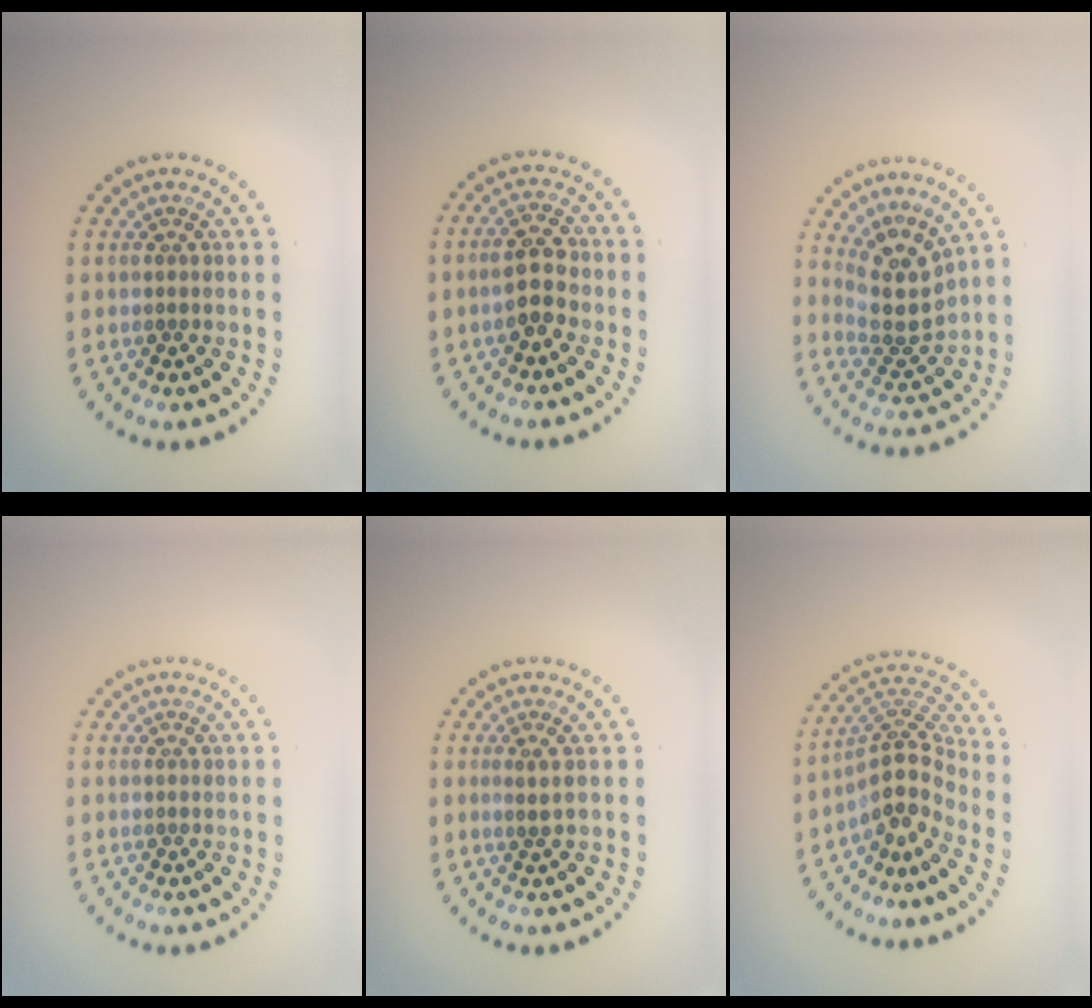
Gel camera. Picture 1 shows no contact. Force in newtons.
{"total": 3.2, "press": 3.2, "slide": 0.6}
{"total": 3.8, "press": 3.1, "slide": 2.2}
{"total": 0.0}
{"total": 0.9, "press": 0.5, "slide": 0.8}
{"total": 4.1, "press": 2.8, "slide": 2.9}